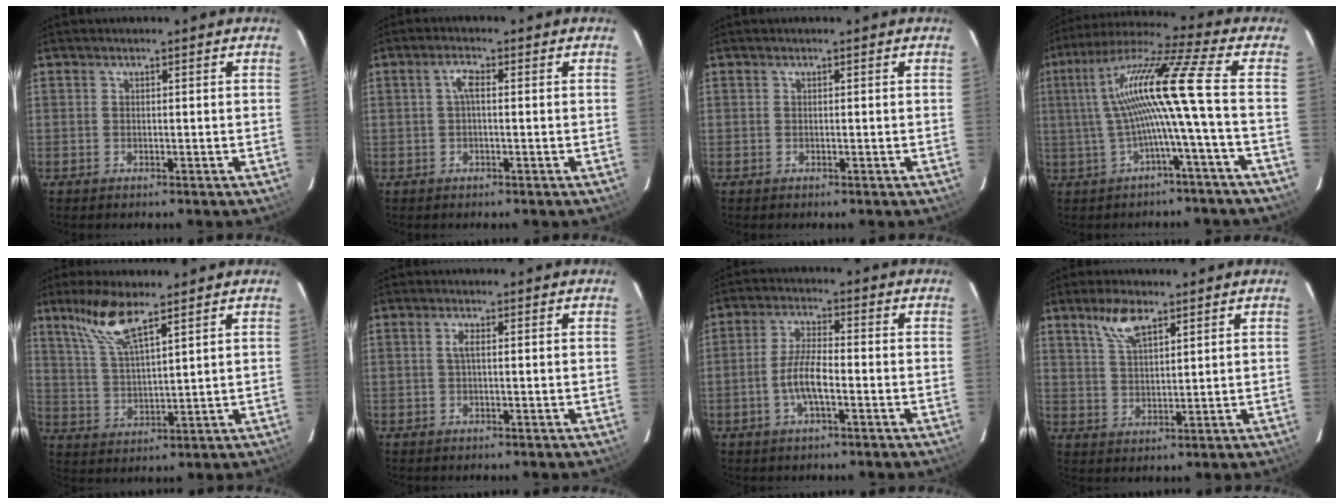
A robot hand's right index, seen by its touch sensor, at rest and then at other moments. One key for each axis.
{"total": 2.2, "fx": 0.0, "fy": 0.6, "fz": 2.1, "tx": -0.044, "ty": 0.009, "tz": 0.000}
{"total": 0.0}
{"total": 13.3, "fx": -1.2, "fy": -1.7, "fz": 13.1, "tx": -0.250, "ty": 0.014, "tz": -0.018}
{"total": 8.8, "fx": 6.2, "fy": 1.4, "fz": 6.1, "tx": -0.126, "ty": 0.006, "tz": 0.131}
{"total": 1.3, "fx": 0.0, "fy": 0.0, "fz": 1.3, "tx": -0.025, "ty": 0.001, "tz": -0.001}
{"total": 6.2, "fx": -2.1, "fy": 1.4, "fz": 5.7, "tx": -0.115, "ty": 0.004, "tz": -0.043}
{"total": 6.3, "fx": 4.1, "fy": 2.3, "fz": 4.2, "tx": -0.082, "ty": 0.008, "tz": 0.084}